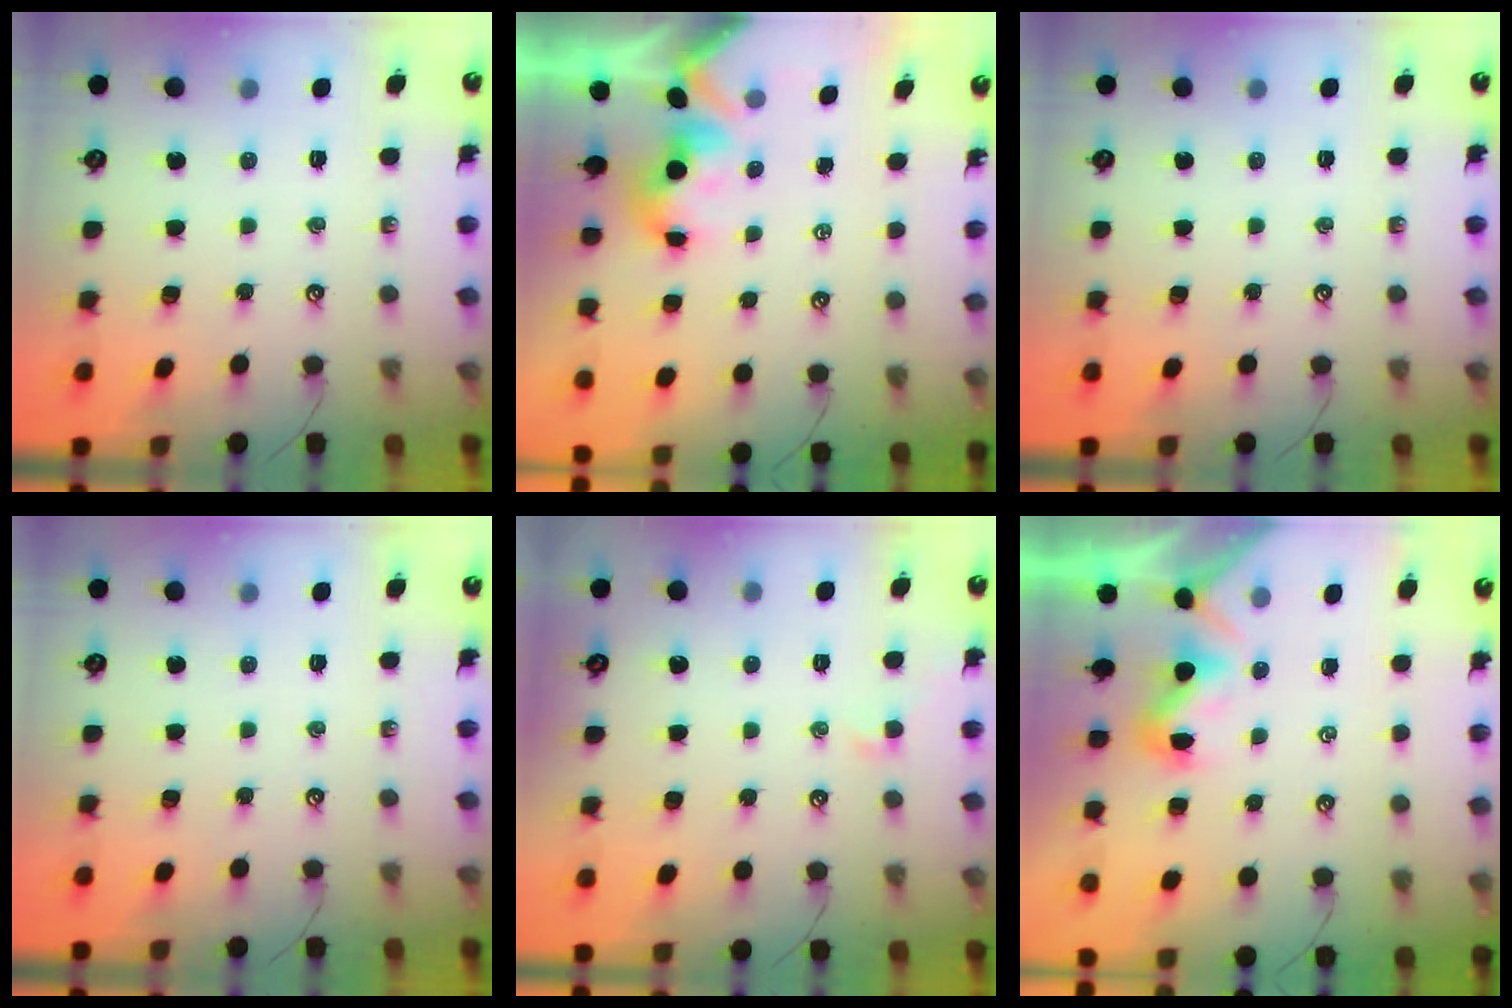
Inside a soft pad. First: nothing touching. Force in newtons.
{"total": 1.6, "press": 1.4, "slide": 0.7}
{"total": 0.0}
{"total": 0.0}
{"total": 0.0}
{"total": 1.1, "press": 1.0, "slide": 0.5}